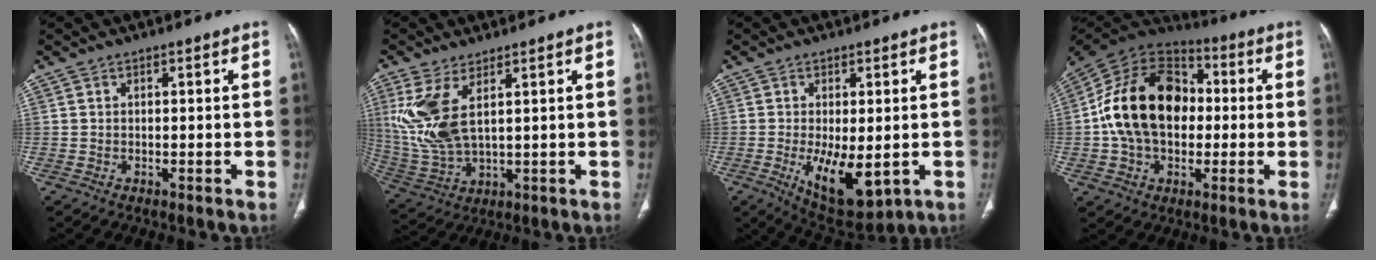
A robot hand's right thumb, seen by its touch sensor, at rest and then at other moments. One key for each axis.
{"total": 11.9, "fx": 4.1, "fy": 5.2, "fz": 9.8, "tx": -0.229, "ty": -0.016, "tz": 0.100}
{"total": 11.5, "fx": -2.6, "fy": 5.3, "fz": 9.9, "tx": -0.145, "ty": -0.021, "tz": -0.022}
{"total": 21.8, "fx": 0.3, "fy": 15.2, "fz": 15.6, "tx": -0.260, "ty": 0.028, "tz": 0.004}